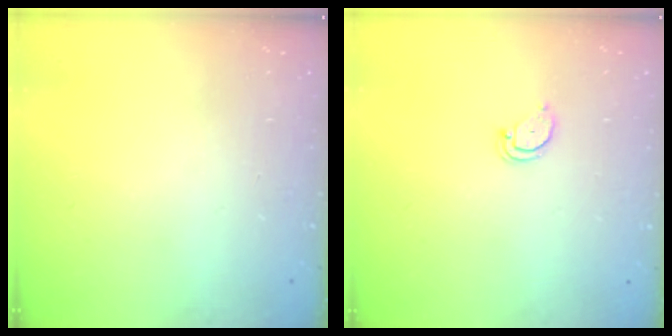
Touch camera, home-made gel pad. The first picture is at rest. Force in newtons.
{"total": 2.4, "press": 2.4, "slide": 0.2}